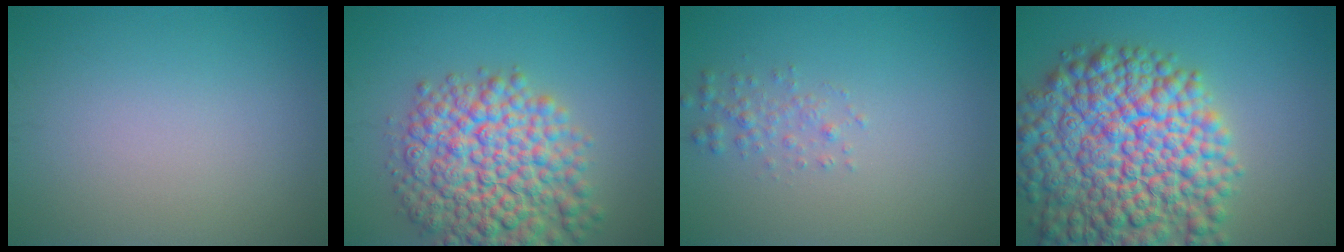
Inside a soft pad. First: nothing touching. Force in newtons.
{"total": 10.1, "press": 10.1, "slide": 0.4}
{"total": 1.4, "press": 1.4, "slide": 0.0}
{"total": 14.6, "press": 14.6, "slide": 0.8}